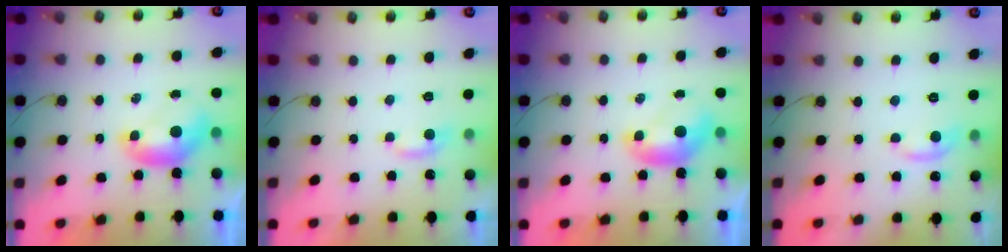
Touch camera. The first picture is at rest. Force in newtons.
{"total": 1.2, "press": 1.0, "slide": 0.7}
{"total": 0.0}
{"total": 0.7, "press": 0.1, "slide": 0.7}